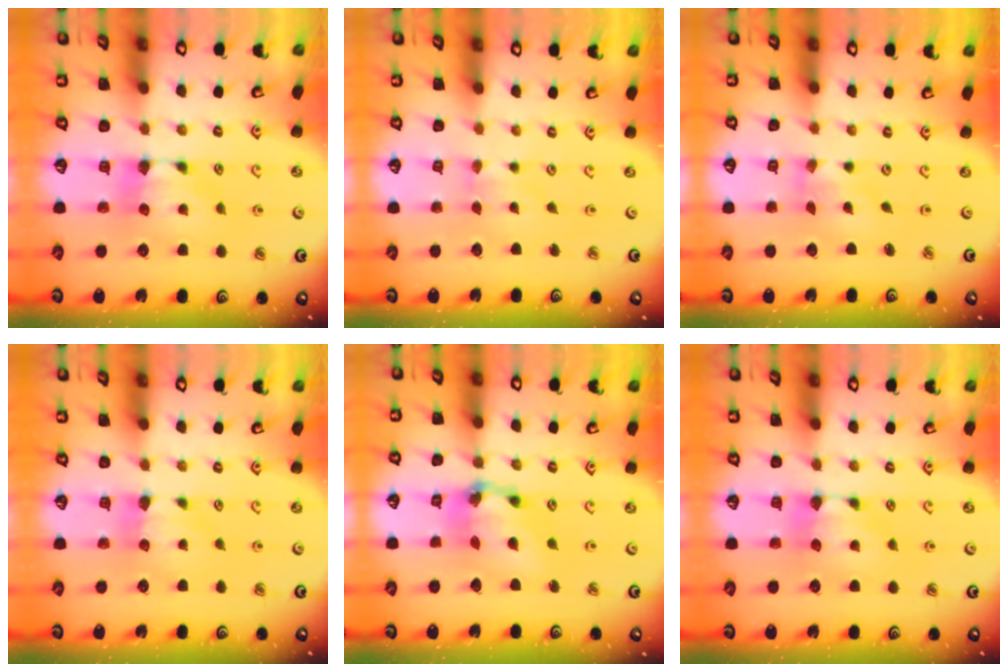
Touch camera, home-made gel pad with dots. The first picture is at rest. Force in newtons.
{"total": 0.6, "press": 0.4, "slide": 0.4}
{"total": 2.0, "press": 1.7, "slide": 1.0}
{"total": 0.0}
{"total": 6.5, "press": 6.1, "slide": 2.1}
{"total": 0.0}